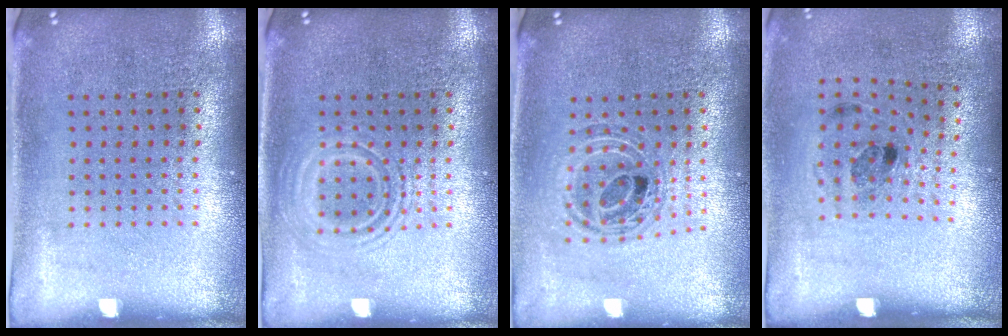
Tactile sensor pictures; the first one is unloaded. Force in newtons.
{"total": 2.4, "press": 2.4, "slide": 0.4}
{"total": 0.8, "press": 0.8, "slide": 0.2}
{"total": 1.2, "press": 0.8, "slide": 0.9}